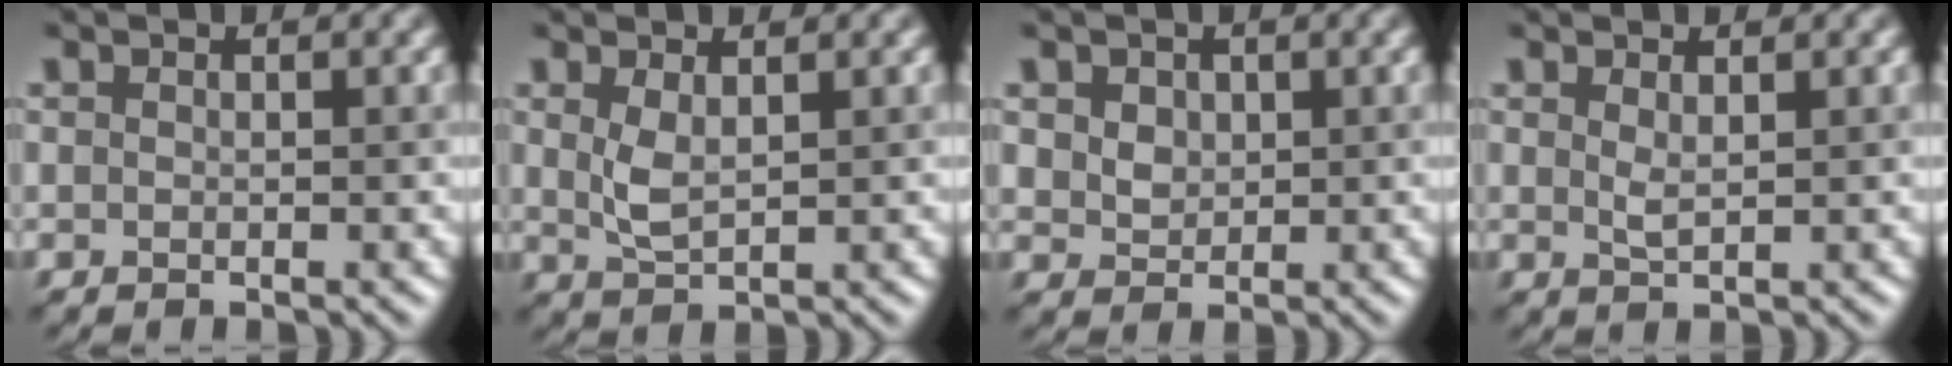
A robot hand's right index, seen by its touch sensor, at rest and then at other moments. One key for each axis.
{"total": 1.9, "fx": 0.7, "fy": 0.7, "fz": 1.6, "tx": -0.042, "ty": 0.005, "tz": 0.021}
{"total": 2.7, "fx": 1.2, "fy": 2.1, "fz": 1.2, "tx": -0.032, "ty": 0.017, "tz": 0.028}
{"total": 0.9, "fx": 0.6, "fy": 0.2, "fz": 0.7, "tx": -0.016, "ty": 0.004, "tz": 0.014}